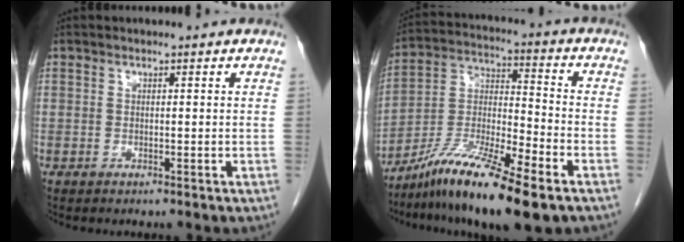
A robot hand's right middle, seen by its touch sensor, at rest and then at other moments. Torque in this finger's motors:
{"motor_torque": [1.20, -0.94, 0.70, 0.19]}